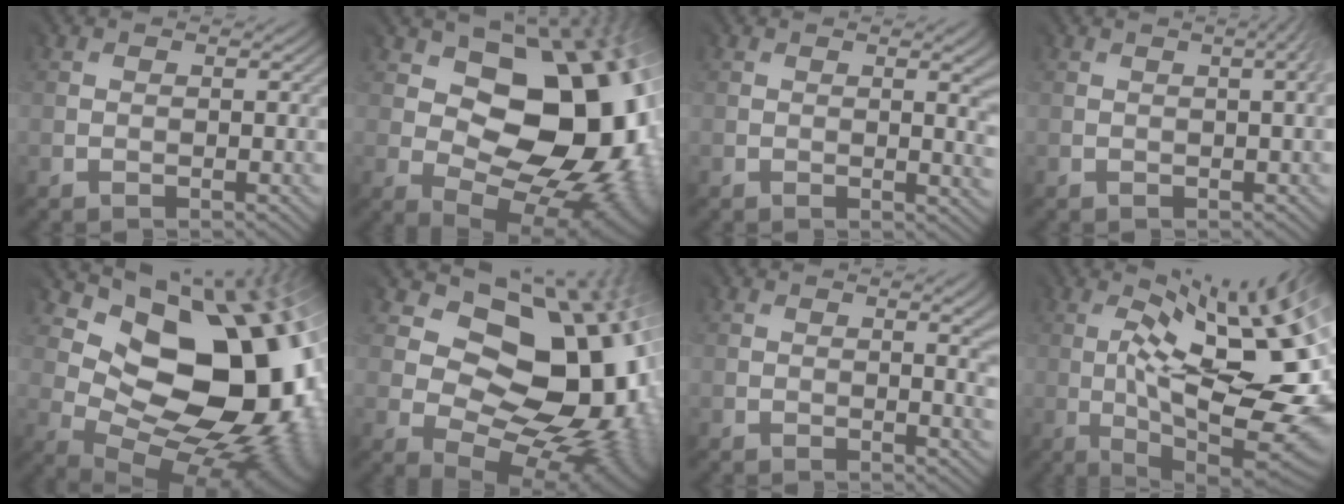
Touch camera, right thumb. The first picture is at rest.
{"total": 17.3, "force": [0.6, 11.7, 12.8], "torque": [-0.122, -0.008, 0.033]}
{"total": 6.7, "force": [0.7, 3.0, 6.0], "torque": [-0.054, 0.012, 0.004]}
{"total": 2.3, "force": [0.0, 0.4, 2.3], "torque": [-0.008, 0.013, -0.009]}
{"total": 15.4, "force": [1.8, 10.2, 11.4], "torque": [-0.121, -0.010, 0.050]}
{"total": 15.9, "force": [0.6, 11.4, 11.1], "torque": [-0.104, -0.014, 0.044]}
{"total": 6.1, "force": [0.4, 2.6, 5.5], "torque": [-0.045, 0.012, -0.001]}
{"total": 15.8, "force": [-0.9, 4.1, 15.3], "torque": [-0.237, -0.001, 0.009]}